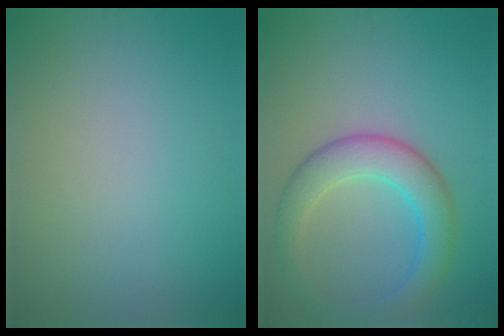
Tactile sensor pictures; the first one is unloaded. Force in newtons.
{"total": 5.1, "press": 5.1, "slide": 0.1}